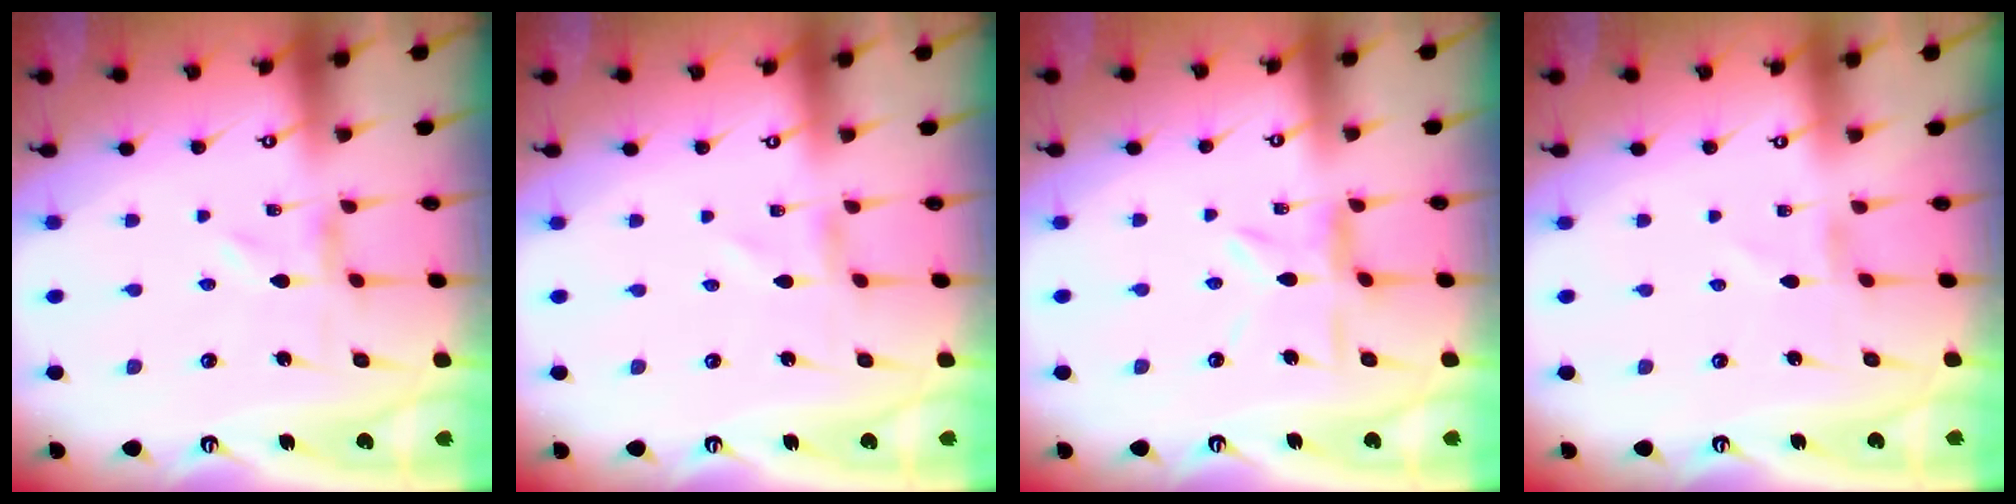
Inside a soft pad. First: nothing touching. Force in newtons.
{"total": 1.2, "press": 1.1, "slide": 0.1}
{"total": 6.3, "press": 6.3, "slide": 0.6}
{"total": 0.8, "press": 0.7, "slide": 0.3}